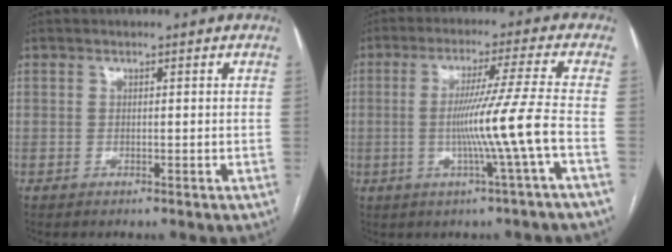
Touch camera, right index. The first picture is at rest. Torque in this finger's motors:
{"motor_torque": [1.24, -0.32, 0.66, 0.20]}